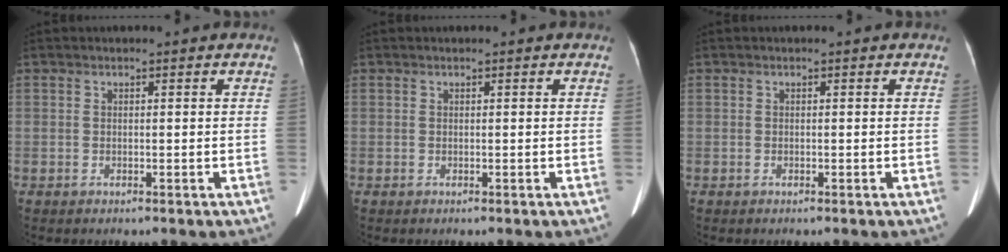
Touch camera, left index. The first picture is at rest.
{"total": 0.0}
{"total": 0.0}